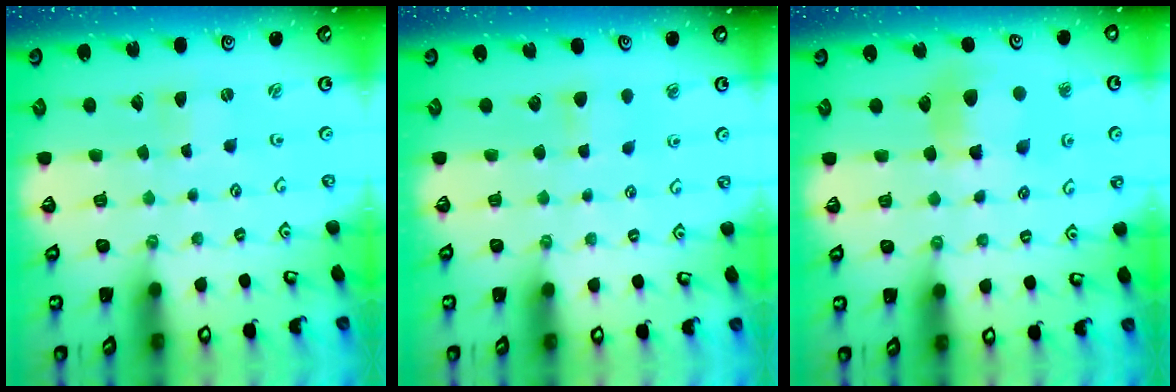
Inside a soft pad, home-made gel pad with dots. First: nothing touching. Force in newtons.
{"total": 4.5, "press": 4.4, "slide": 0.9}
{"total": 9.9, "press": 9.8, "slide": 1.3}